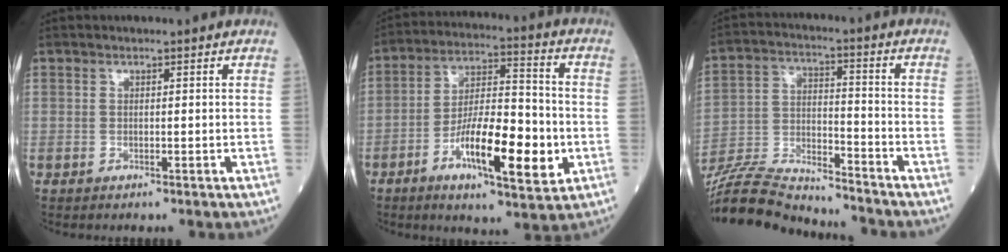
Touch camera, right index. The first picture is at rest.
{"total": 14.7, "force": [-4.8, 3.6, 13.4], "torque": [-0.231, -0.004, -0.082]}
{"total": 18.7, "force": [-17.8, 1.5, 5.7], "torque": [-0.129, -0.003, -0.302]}